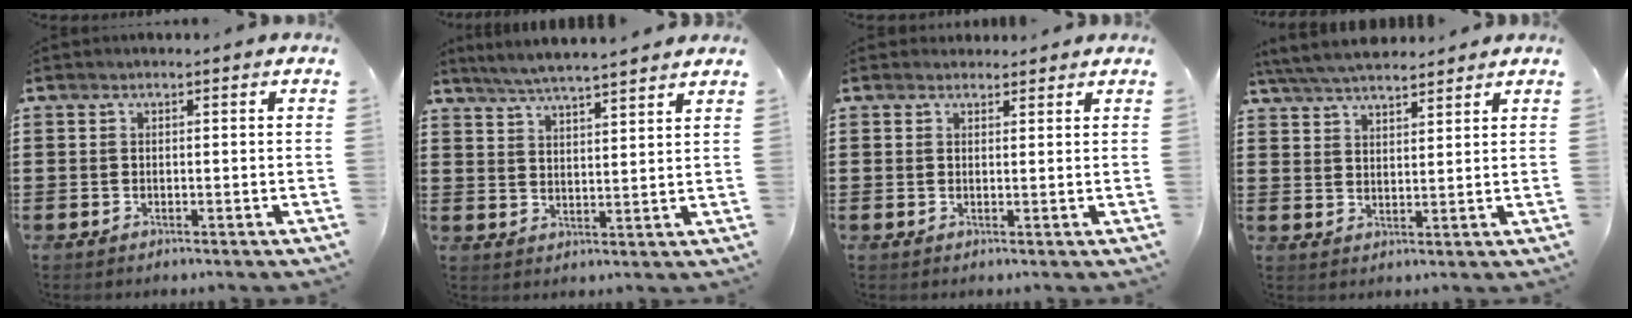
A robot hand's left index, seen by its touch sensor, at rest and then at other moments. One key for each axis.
{"total": 4.7, "fx": 4.5, "fy": -0.3, "fz": 1.4, "tx": -0.041, "ty": -0.019, "tz": 0.078}
{"total": 1.6, "fx": 1.5, "fy": 0.5, "fz": 0.1, "tx": -0.004, "ty": 0.004, "tz": 0.030}
{"total": 5.2, "fx": 4.9, "fy": 0.7, "fz": 1.5, "tx": -0.046, "ty": -0.013, "tz": 0.090}